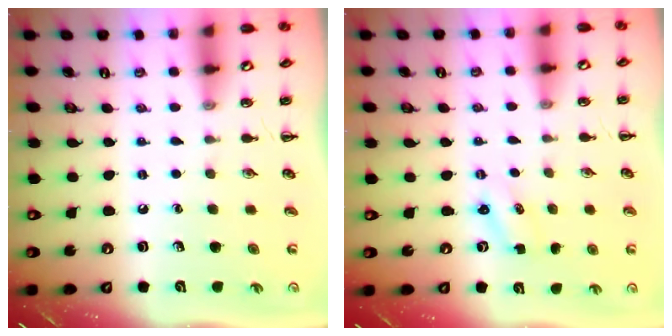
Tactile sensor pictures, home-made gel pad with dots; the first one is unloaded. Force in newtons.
{"total": 1.6, "press": 1.5, "slide": 0.4}